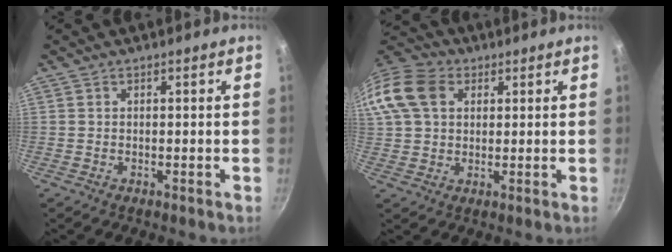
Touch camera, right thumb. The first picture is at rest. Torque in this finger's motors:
{"motor_torque": [-0.63, 1.19, 0.56, -0.43, 0.17]}